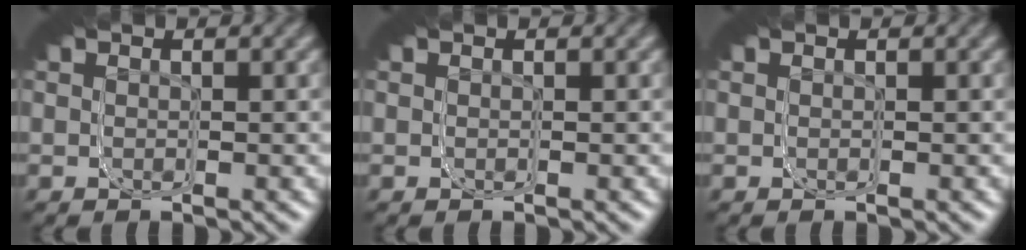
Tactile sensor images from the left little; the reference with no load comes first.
{"total": 0.0}
{"total": 0.0}